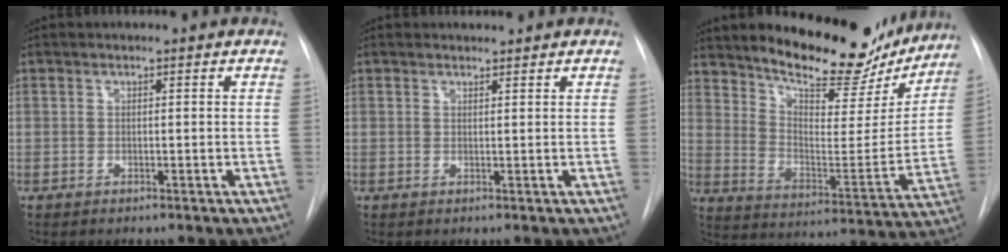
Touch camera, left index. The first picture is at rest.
{"total": 0.7, "force": [0.7, 0.2, -0.2], "torque": [-0.004, -0.002, 0.009]}
{"total": 20.1, "force": [17.4, 6.4, 7.8], "torque": [-0.108, -0.032, 0.243]}